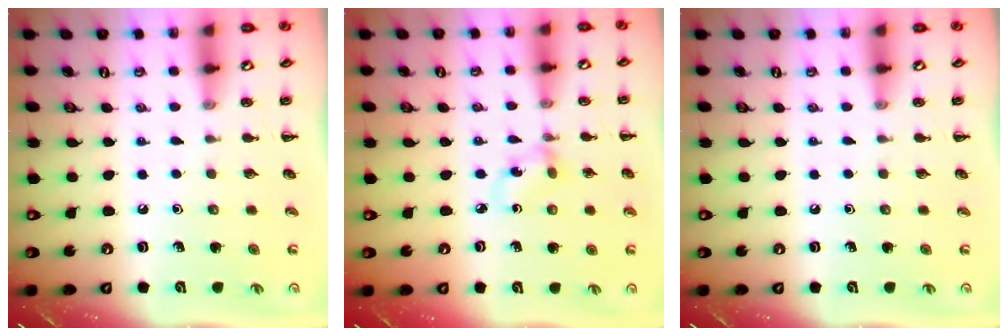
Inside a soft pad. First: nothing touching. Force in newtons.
{"total": 2.8, "press": 2.8, "slide": 0.7}
{"total": 0.0}